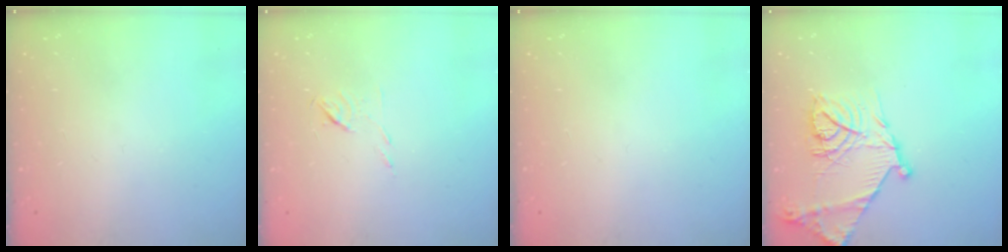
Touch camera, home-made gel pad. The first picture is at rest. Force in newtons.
{"total": 4.8, "press": 4.7, "slide": 1.0}
{"total": 0.0}
{"total": 18.7, "press": 18.6, "slide": 1.4}